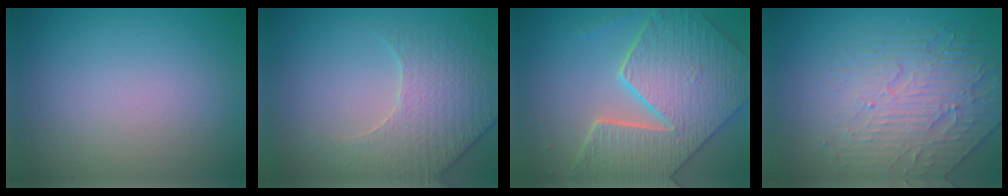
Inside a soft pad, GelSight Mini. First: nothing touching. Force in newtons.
{"total": 3.5, "press": 3.3, "slide": 0.9}
{"total": 8.2, "press": 6.8, "slide": 4.5}
{"total": 4.2, "press": 3.8, "slide": 1.7}